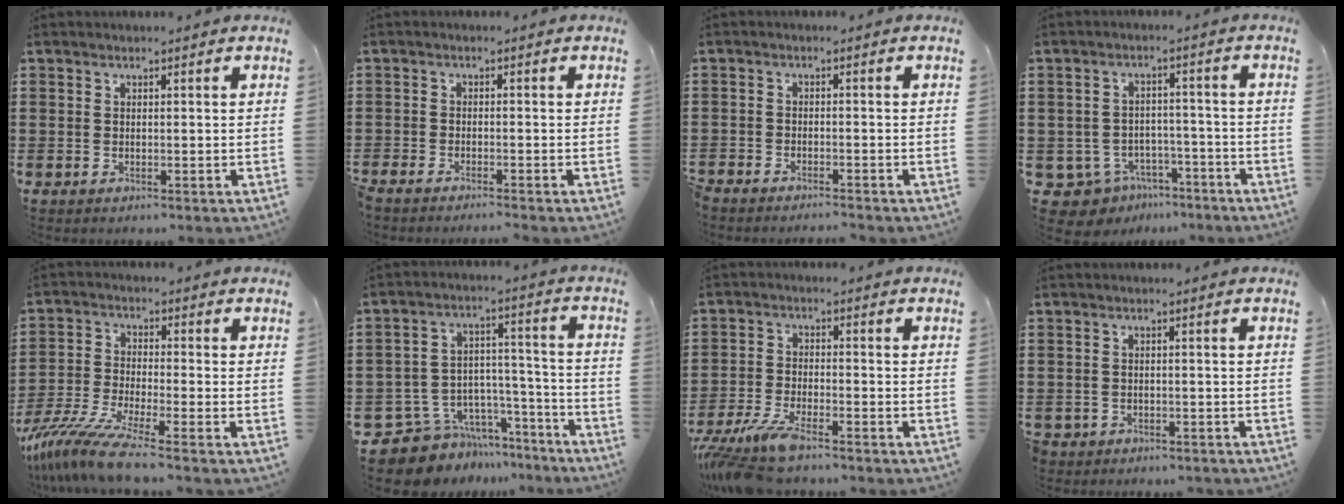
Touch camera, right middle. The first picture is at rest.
{"total": 1.8, "force": [-1.7, -0.1, 0.3], "torque": [-0.013, -0.002, -0.038]}
{"total": 2.4, "force": [-2.4, 0.1, -0.2], "torque": [-0.010, -0.002, -0.055]}
{"total": 5.2, "force": [-4.3, 2.7, 1.0], "torque": [-0.039, 0.009, -0.089]}
{"total": 8.8, "force": [-7.0, 0.3, 5.3], "torque": [-0.126, -0.015, -0.142]}
{"total": 8.4, "force": [-7.4, 3.8, 0.6], "torque": [-0.019, 0.016, -0.142]}
{"total": 6.7, "force": [-5.7, 0.9, 3.5], "torque": [-0.094, -0.017, -0.114]}
{"total": 1.6, "force": [-1.5, 0.5, -0.2], "torque": [-0.003, 0.003, -0.037]}